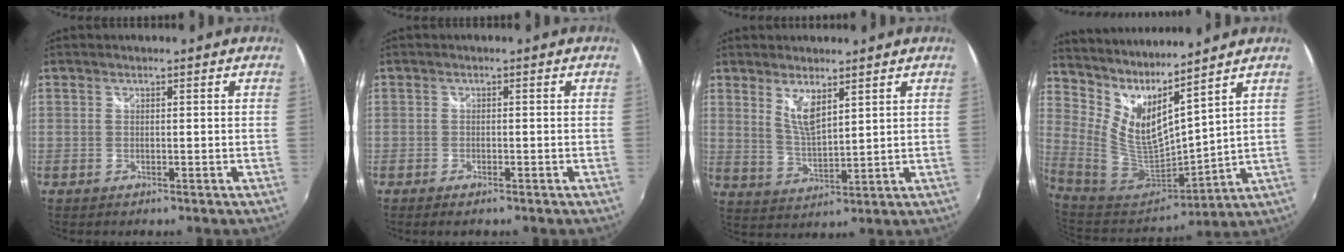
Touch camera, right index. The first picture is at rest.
{"total": 1.7, "force": [-1.3, 0.5, 1.0], "torque": [-0.023, -0.005, -0.025]}
{"total": 5.6, "force": [3.4, 1.6, 4.2], "torque": [-0.077, -0.010, 0.066]}
{"total": 11.0, "force": [8.3, 1.5, 7.1], "torque": [-0.133, -0.035, 0.174]}